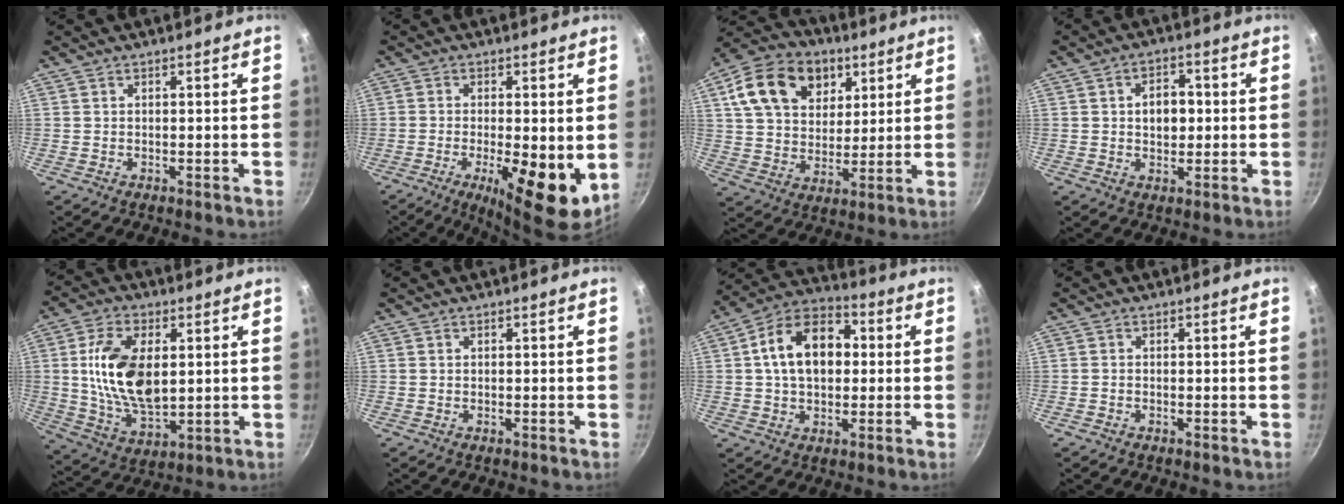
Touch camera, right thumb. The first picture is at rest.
{"total": 11.6, "force": [-2.3, 3.4, 10.8], "torque": [-0.167, -0.006, -0.029]}
{"total": 18.1, "force": [7.5, 13.0, 10.2], "torque": [-0.152, -0.005, 0.121]}
{"total": 6.0, "force": [0.5, 4.1, 4.4], "torque": [-0.043, 0.007, 0.005]}
{"total": 15.7, "force": [2.3, 8.8, 12.8], "torque": [-0.226, -0.009, 0.049]}
{"total": 0.0}
{"total": 15.1, "force": [1.9, 10.2, 11.0], "torque": [-0.150, 0.027, 0.014]}
{"total": 0.0}